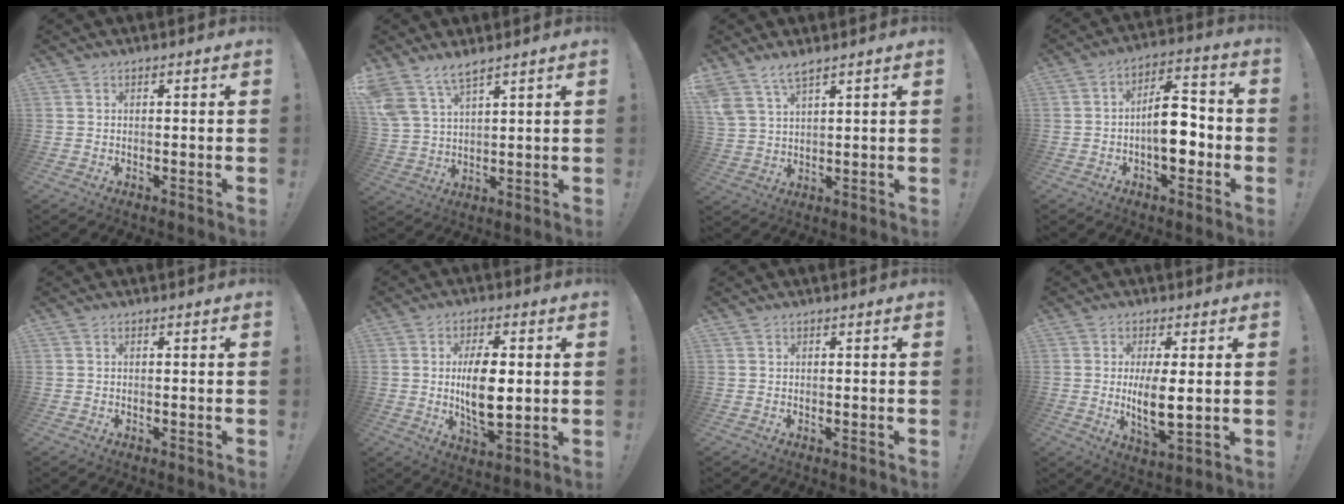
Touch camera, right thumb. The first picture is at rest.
{"total": 7.4, "force": [6.0, 2.2, 3.7], "torque": [-0.078, -0.027, 0.118]}
{"total": 5.7, "force": [4.7, 1.4, 3.0], "torque": [-0.060, -0.022, 0.090]}
{"total": 13.1, "force": [-2.4, 6.7, 11.0], "torque": [-0.166, 0.019, -0.042]}
{"total": 0.0}
{"total": 12.6, "force": [0.9, 5.8, 11.2], "torque": [-0.201, -0.010, 0.009]}
{"total": 0.0}
{"total": 8.9, "force": [0.5, 3.0, 8.4], "torque": [-0.152, -0.022, 0.006]}